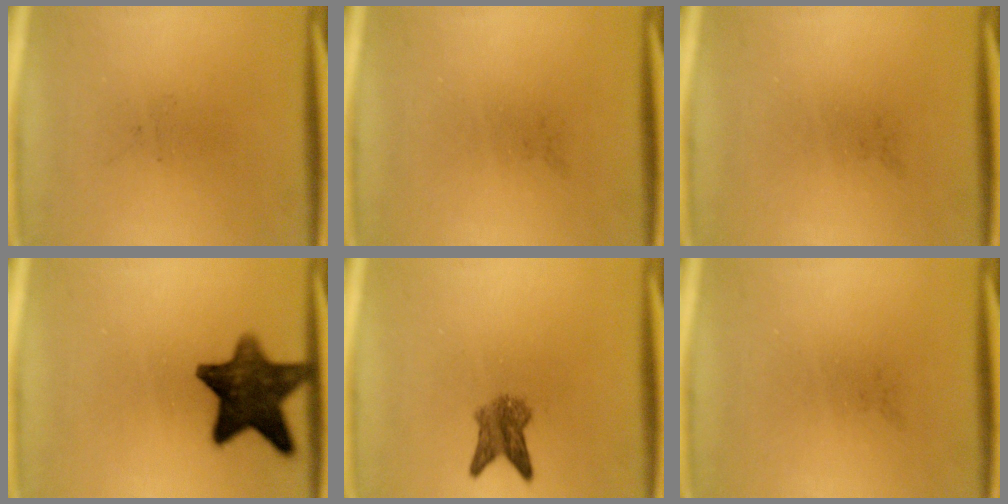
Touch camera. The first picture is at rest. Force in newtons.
{"total": 0.0}
{"total": 0.0}
{"total": 12.3}
{"total": 4.0}
{"total": 0.0}